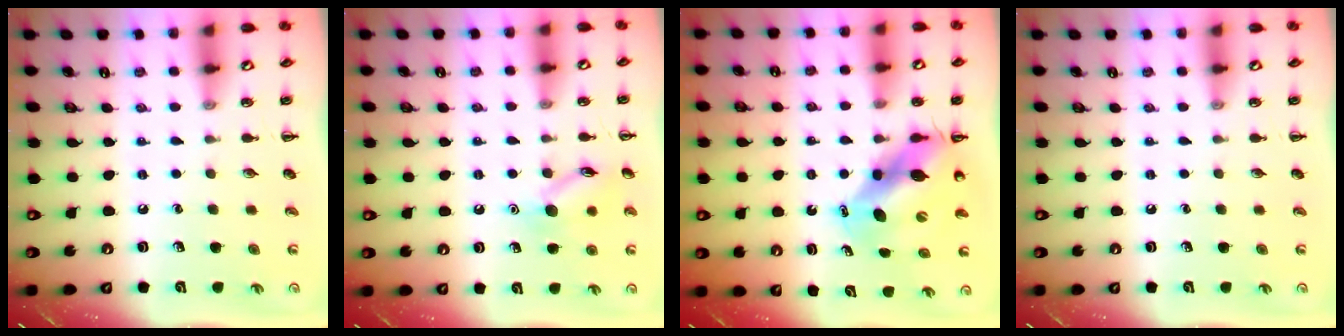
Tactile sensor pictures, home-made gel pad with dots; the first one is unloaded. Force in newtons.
{"total": 10.4, "press": 10.4, "slide": 0.5}
{"total": 10.6, "press": 10.2, "slide": 3.0}
{"total": 0.0}